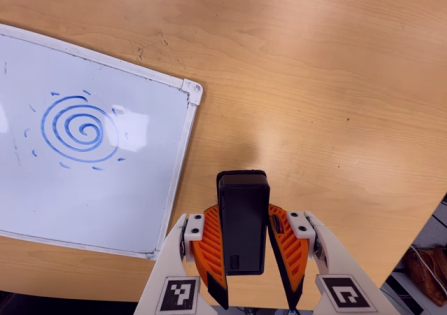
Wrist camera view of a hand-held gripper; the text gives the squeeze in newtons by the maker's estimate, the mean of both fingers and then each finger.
{"total": 7.2, "left": 5.6, "right": 8.8}